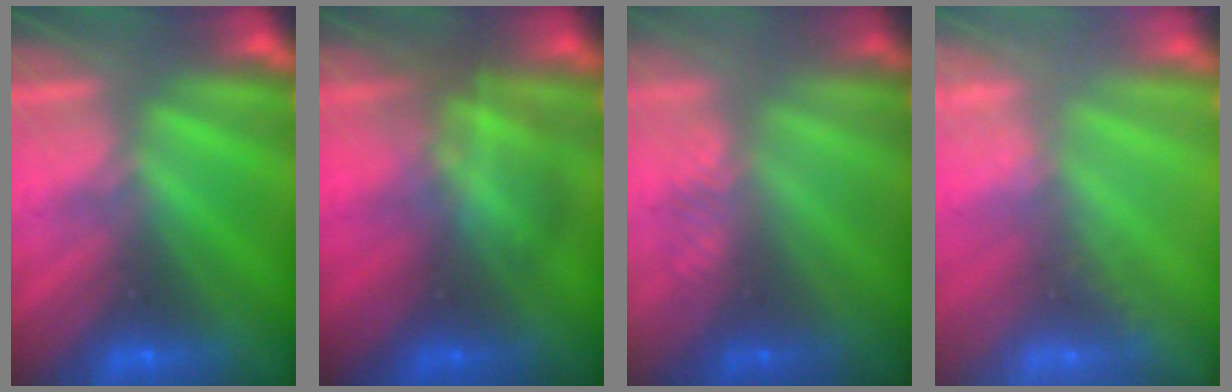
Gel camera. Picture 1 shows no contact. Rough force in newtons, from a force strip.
{"total": 2.9}
{"total": 2.9}
{"total": 1.6}